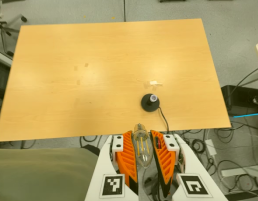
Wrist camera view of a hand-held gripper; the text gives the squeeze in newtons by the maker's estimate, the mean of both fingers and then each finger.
{"total": 19.6, "left": 21.1, "right": 18.1}